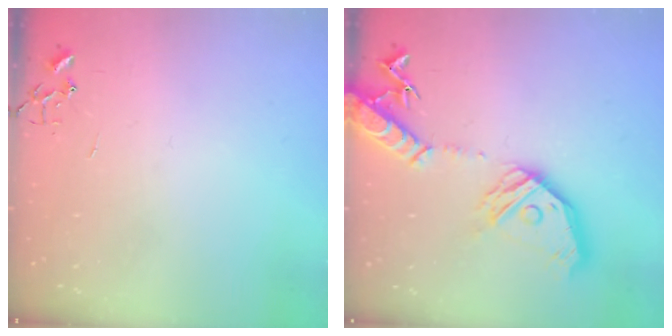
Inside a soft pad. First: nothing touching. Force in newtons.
{"total": 21.3, "press": 21.1, "slide": 3.1}